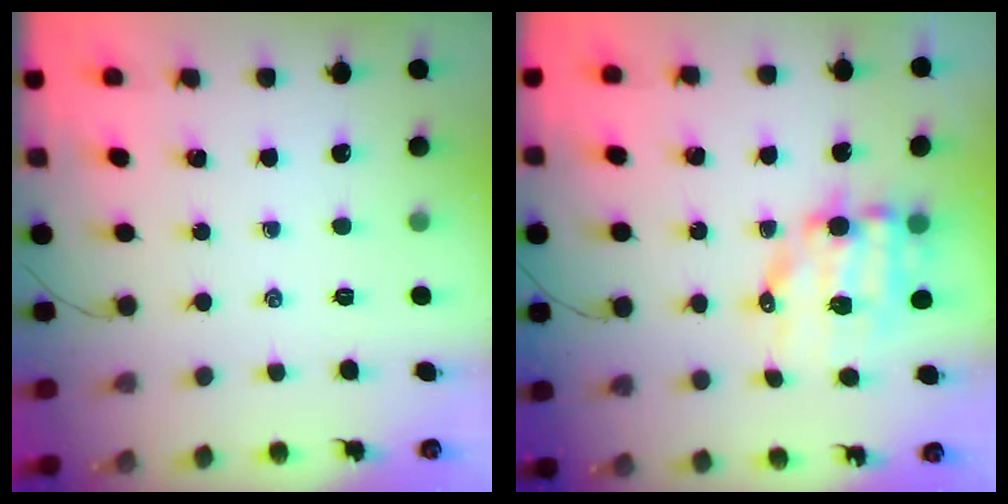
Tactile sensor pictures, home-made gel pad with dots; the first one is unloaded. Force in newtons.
{"total": 9.4, "press": 9.1, "slide": 2.2}